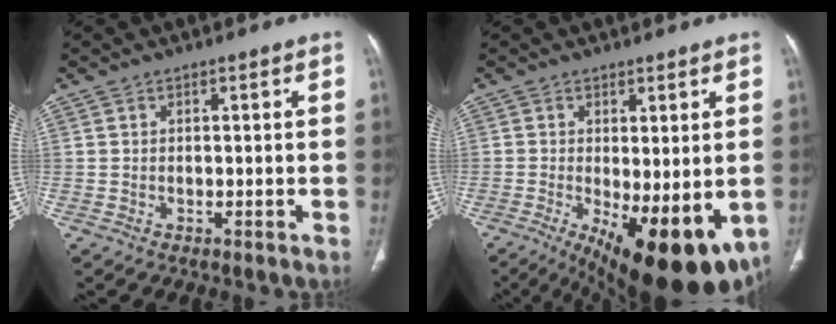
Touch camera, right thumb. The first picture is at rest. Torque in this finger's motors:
{"motor_torque": [-0.03, 1.23, 0.95, 0.48, 0.43]}